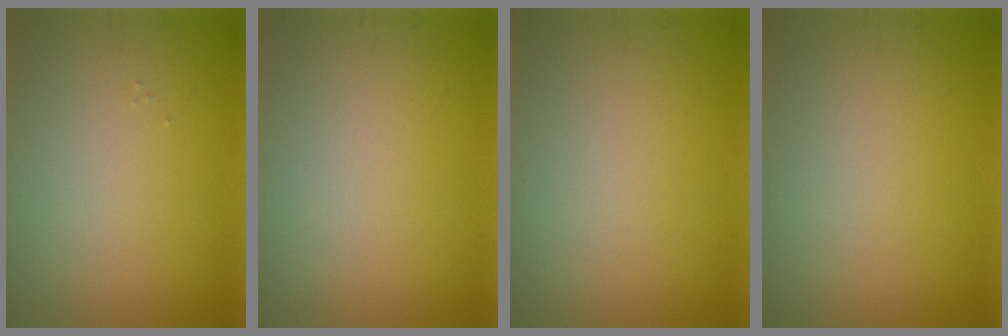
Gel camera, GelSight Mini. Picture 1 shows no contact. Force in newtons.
{"total": 0.0}
{"total": 0.0}
{"total": 0.0}